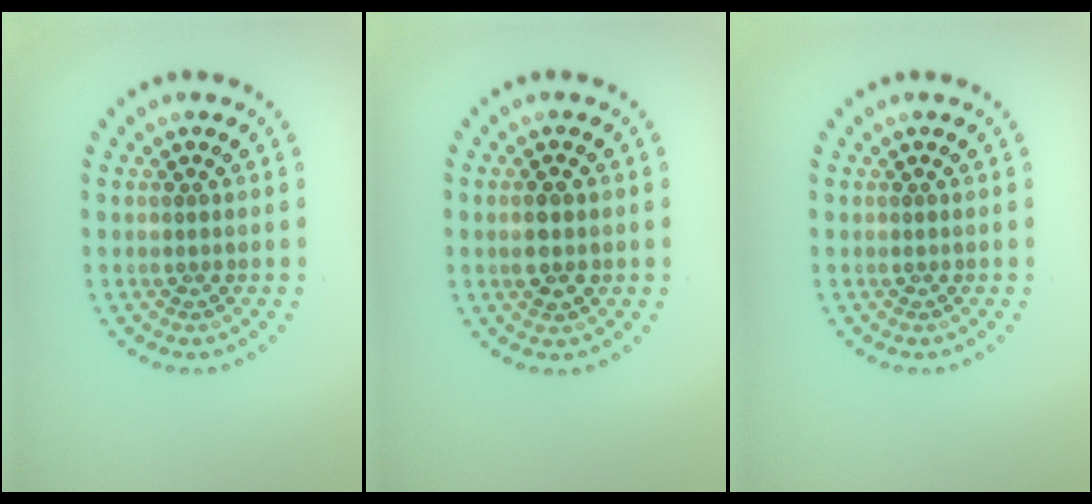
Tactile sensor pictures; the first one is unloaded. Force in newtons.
{"total": 2.5, "press": 2.5, "slide": 0.2}
{"total": 0.0}